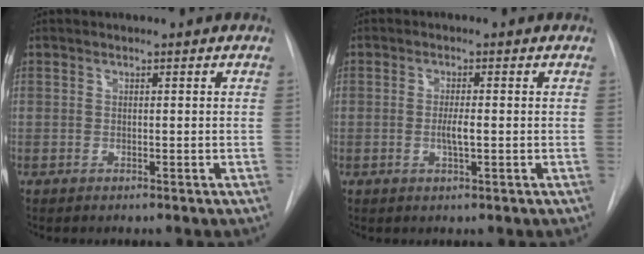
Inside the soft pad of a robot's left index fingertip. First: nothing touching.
{"total": 2.3, "force": [-0.3, 0.2, 2.3], "torque": [-0.044, -0.004, -0.007]}